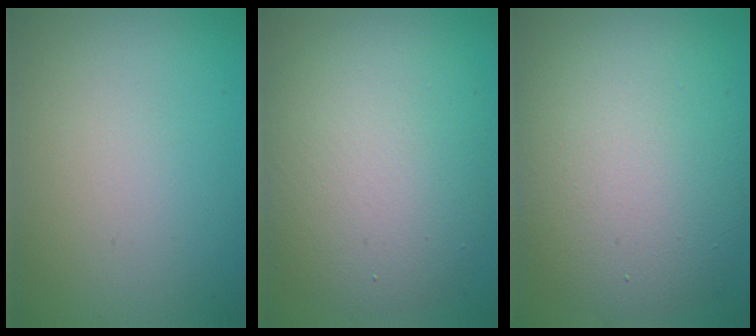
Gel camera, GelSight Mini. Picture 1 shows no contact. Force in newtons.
{"total": 8.5, "press": 8.4, "slide": 0.9}
{"total": 10.2, "press": 10.1, "slide": 0.9}